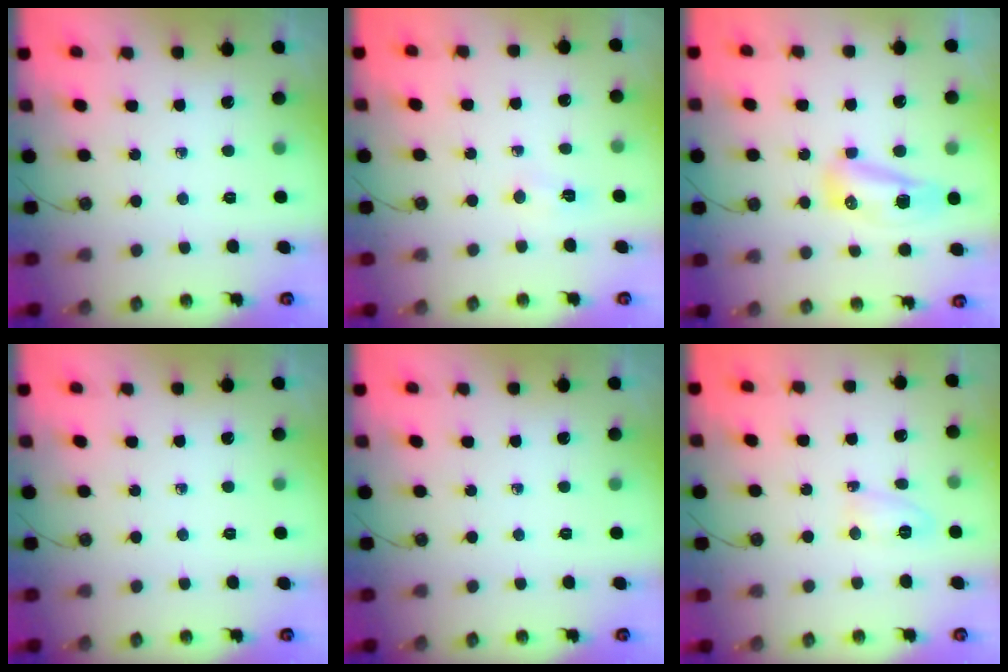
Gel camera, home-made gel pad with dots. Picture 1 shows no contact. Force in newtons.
{"total": 3.2, "press": 2.7, "slide": 1.7}
{"total": 13.9, "press": 10.7, "slide": 8.8}
{"total": 0.0}
{"total": 0.0}
{"total": 4.2, "press": 4.0, "slide": 1.3}